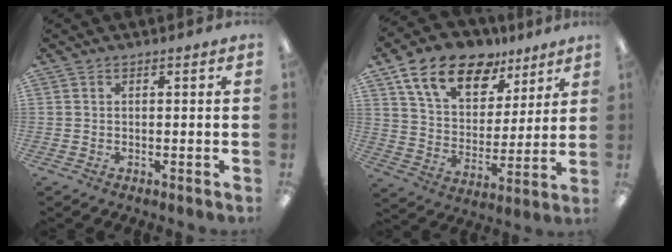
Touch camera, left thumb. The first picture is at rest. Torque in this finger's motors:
{"motor_torque": [1.14, 1.16, 1.35, -1.41, 0.23]}